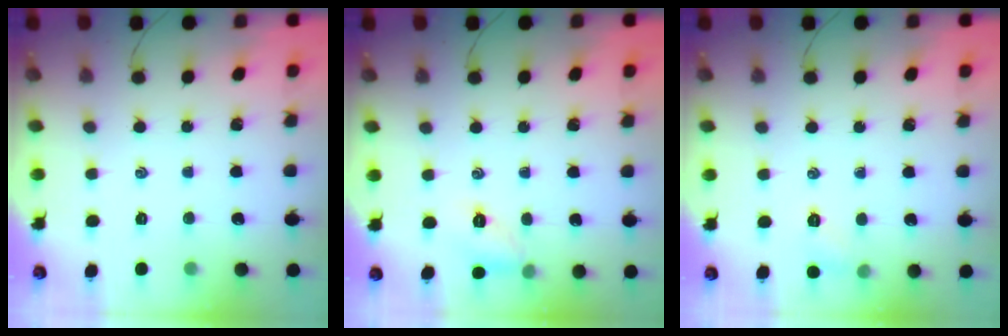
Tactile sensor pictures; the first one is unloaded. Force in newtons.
{"total": 7.2, "press": 7.1, "slide": 0.9}
{"total": 5.5, "press": 5.3, "slide": 1.5}